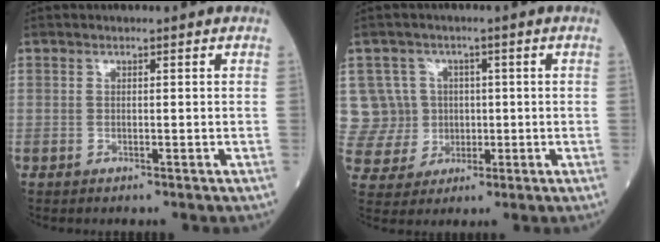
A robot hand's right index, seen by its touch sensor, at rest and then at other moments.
{"total": 8.6, "force": [1.5, 8.4, 0.5], "torque": [-0.018, 0.034, 0.039]}